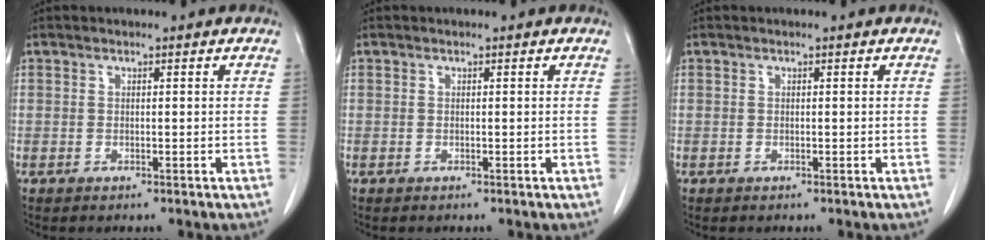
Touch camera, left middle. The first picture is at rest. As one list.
[{"total": 0.0}, {"total": 0.0}]